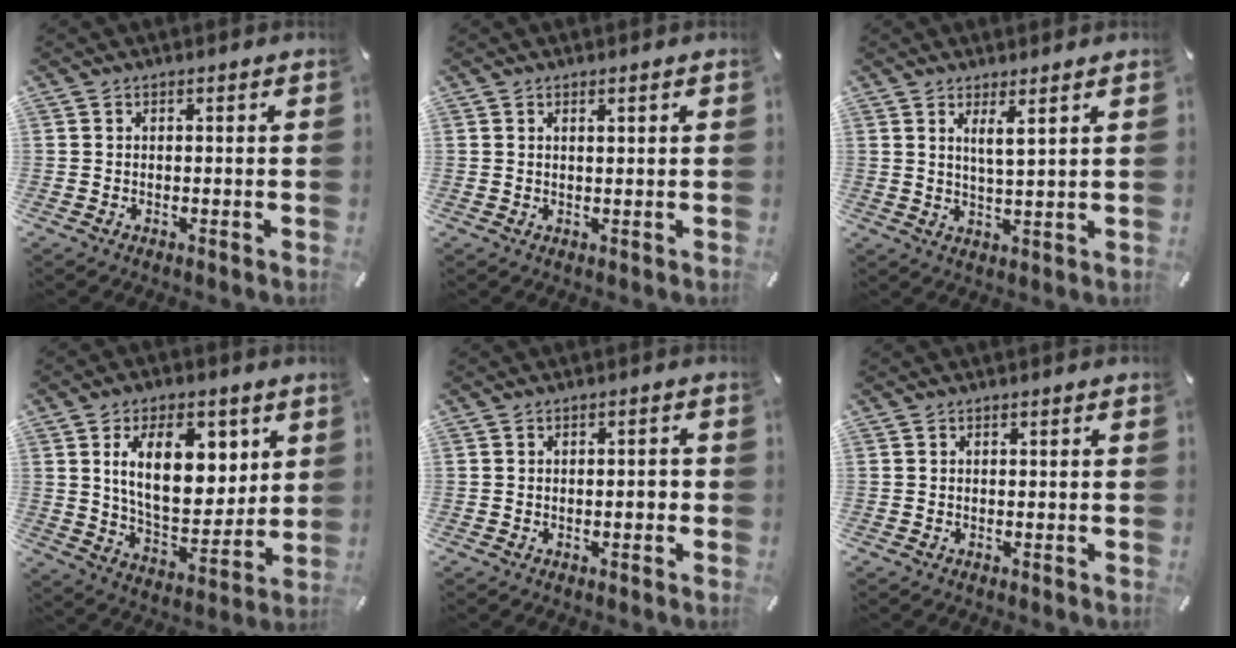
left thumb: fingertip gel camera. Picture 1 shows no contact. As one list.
[{"total": 1.1, "force": [0.5, 0.1, 1.0], "torque": [-0.018, 0.000, 0.008]}, {"total": 4.3, "force": [2.6, 0.0, 3.5], "torque": [-0.067, -0.010, 0.042]}, {"total": 16.4, "force": [6.3, 9.4, 11.9], "torque": [-0.188, -0.010, 0.110]}, {"total": 1.9, "force": [-0.4, 0.8, 1.7], "torque": [-0.031, 0.005, -0.009]}, {"total": 0.0}]